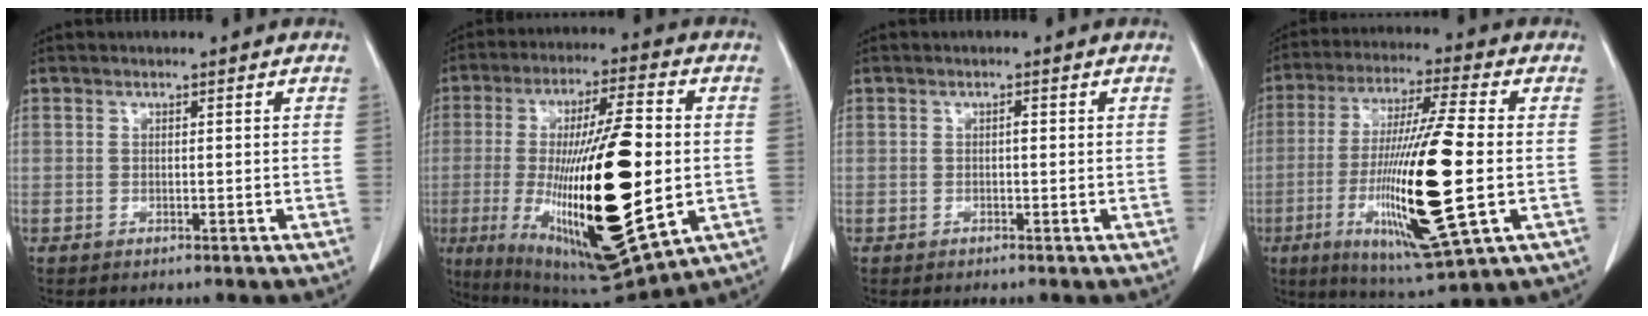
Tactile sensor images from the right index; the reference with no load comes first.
{"total": 27.9, "force": [-3.7, 5.9, 27.0], "torque": [-0.506, -0.035, -0.053]}
{"total": 0.6, "force": [0.1, 0.2, 0.6], "torque": [-0.003, 0.004, 0.002]}
{"total": 19.9, "force": [-3.7, 1.3, 19.5], "torque": [-0.390, -0.027, -0.064]}